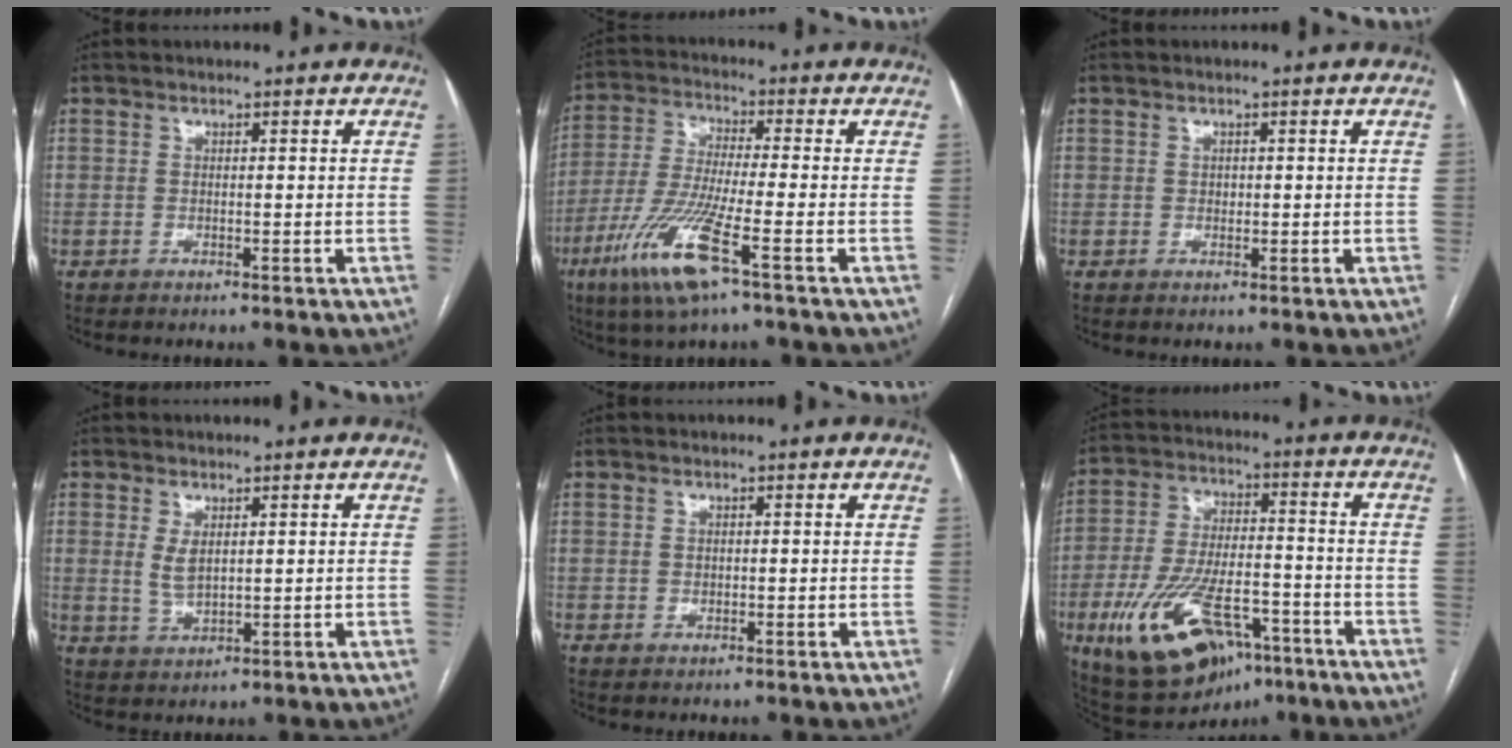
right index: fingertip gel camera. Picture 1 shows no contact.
{"total": 12.4, "force": [-5.9, 0.7, 10.9], "torque": [-0.234, -0.026, -0.115]}
{"total": 0.7, "force": [0.0, 0.6, 0.4], "torque": [-0.005, 0.002, 0.000]}
{"total": 3.4, "force": [0.9, 1.6, 2.8], "torque": [-0.059, -0.003, 0.026]}
{"total": 0.8, "force": [0.0, 0.7, 0.4], "torque": [-0.006, 0.001, 0.000]}
{"total": 18.6, "force": [-9.5, 8.0, 13.8], "torque": [-0.269, -0.004, -0.152]}